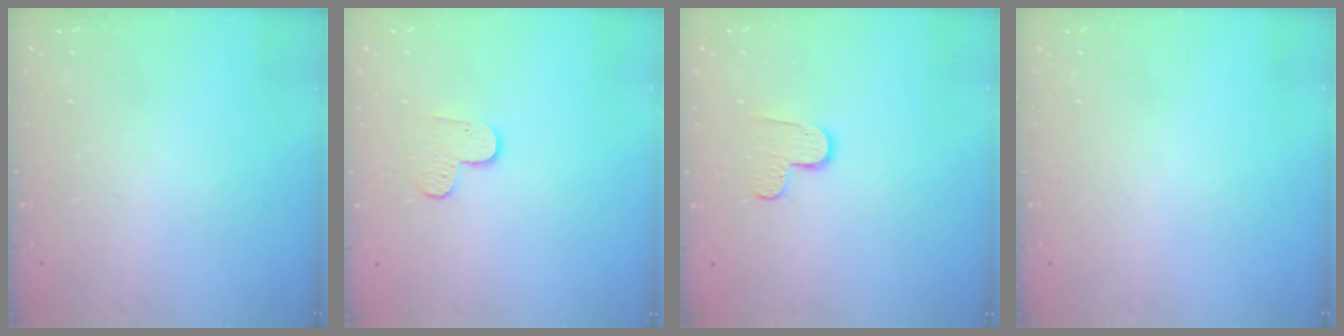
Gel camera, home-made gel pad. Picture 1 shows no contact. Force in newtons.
{"total": 3.8, "press": 3.8, "slide": 0.4}
{"total": 5.6, "press": 5.5, "slide": 0.4}
{"total": 0.0}